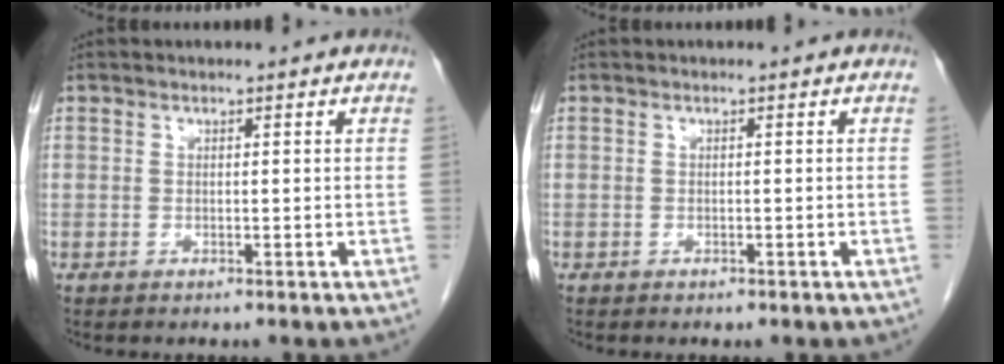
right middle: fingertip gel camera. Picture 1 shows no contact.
{"total": 0.5, "force": [-0.4, 0.3, 0.2], "torque": [-0.008, 0.000, -0.005]}